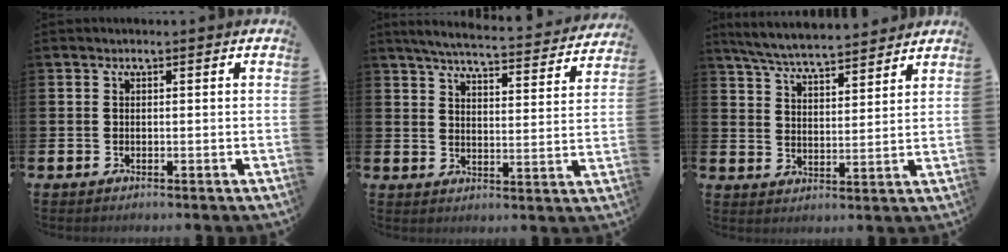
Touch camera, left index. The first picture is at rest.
{"total": 5.8, "force": [5.5, 0.4, 1.7], "torque": [-0.047, -0.040, 0.093]}
{"total": 6.1, "force": [6.0, 0.5, 1.3], "torque": [-0.052, -0.032, 0.106]}